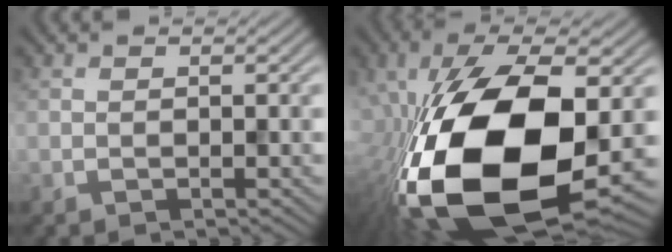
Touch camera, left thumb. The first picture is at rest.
{"total": 20.4, "force": [-5.2, 9.9, 17.0], "torque": [-0.364, -0.054, -0.067]}